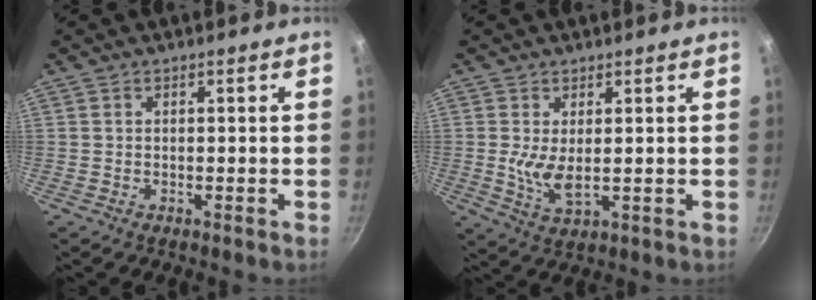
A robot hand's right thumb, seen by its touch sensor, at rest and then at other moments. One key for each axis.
{"total": 5.3, "fx": 0.5, "fy": 2.2, "fz": 4.8, "tx": -0.093, "ty": -0.018, "tz": 0.018}